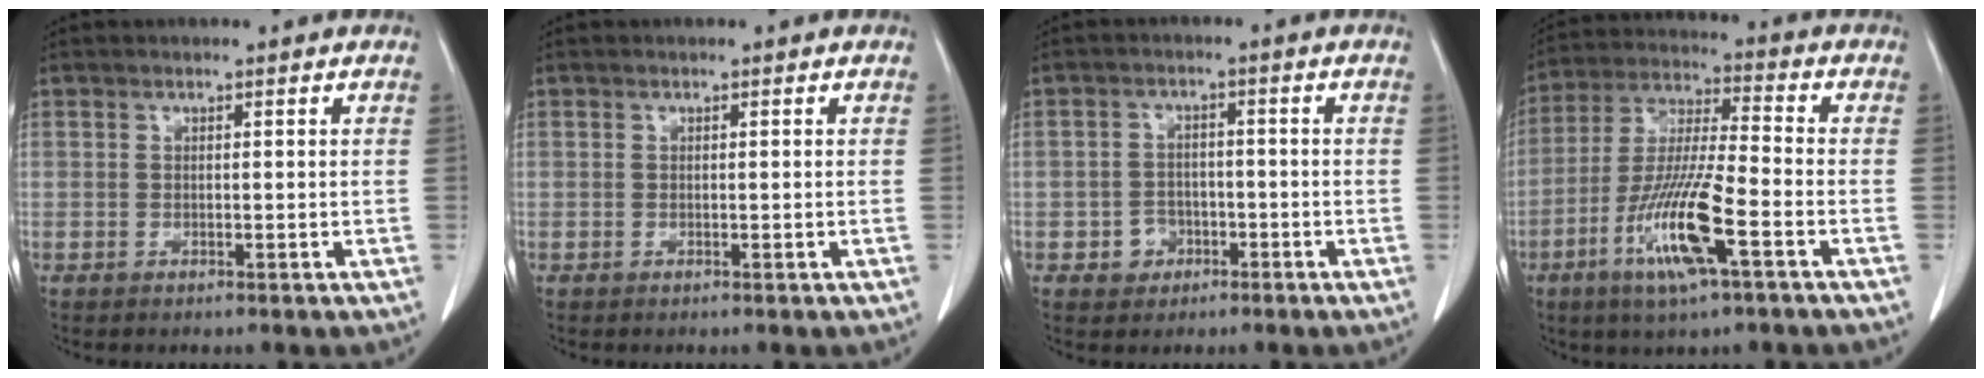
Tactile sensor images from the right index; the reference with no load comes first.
{"total": 0.0}
{"total": 3.5, "force": [-1.6, 3.0, 0.9], "torque": [-0.012, 0.009, -0.022]}
{"total": 13.8, "force": [-5.8, 1.0, 12.5], "torque": [-0.254, -0.016, -0.109]}